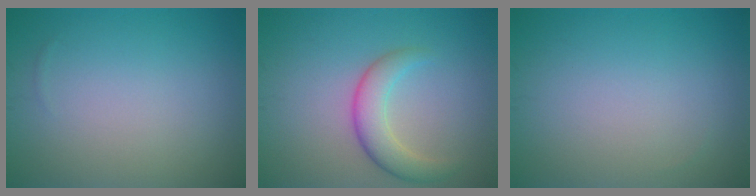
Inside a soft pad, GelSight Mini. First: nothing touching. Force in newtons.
{"total": 3.6, "press": 3.6, "slide": 0.2}
{"total": 0.0}